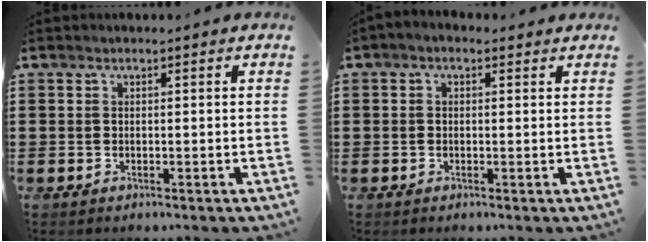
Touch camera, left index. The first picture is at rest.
{"total": 1.1, "force": [0.0, 0.7, 0.9], "torque": [-0.018, 0.005, -0.002]}